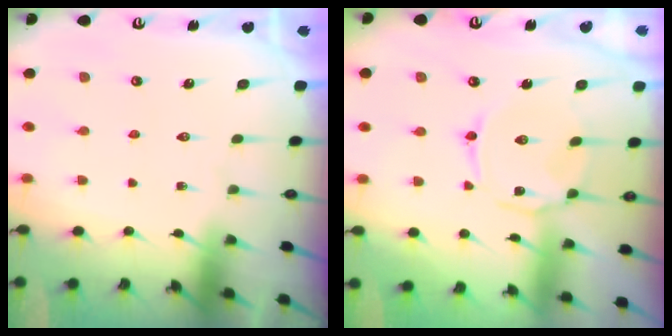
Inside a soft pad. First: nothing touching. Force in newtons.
{"total": 4.3, "press": 4.3, "slide": 0.4}